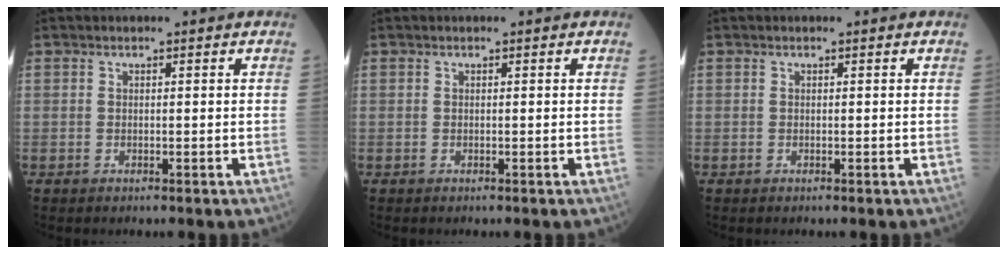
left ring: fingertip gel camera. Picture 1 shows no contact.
{"total": 0.0}
{"total": 0.0}